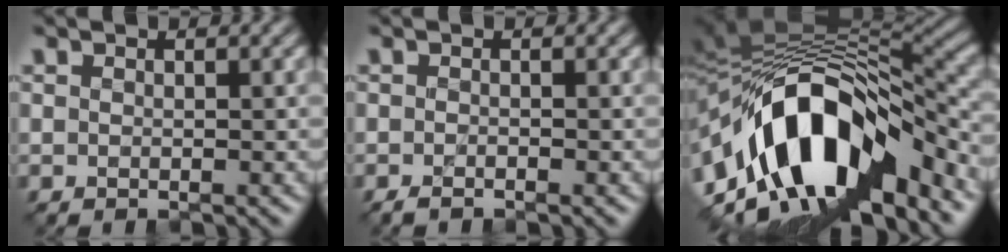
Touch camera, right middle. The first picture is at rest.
{"total": 0.9, "force": [-0.7, 0.1, 0.5], "torque": [-0.013, -0.001, -0.015]}
{"total": 13.5, "force": [-5.3, 7.1, 10.1], "torque": [-0.161, 0.009, -0.092]}